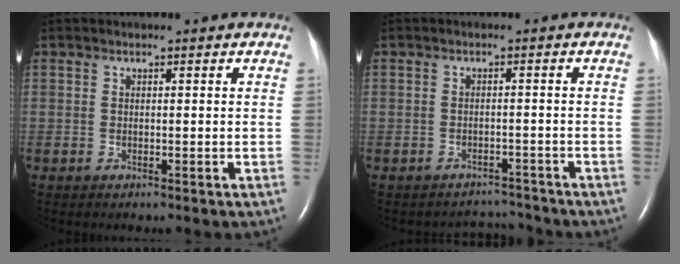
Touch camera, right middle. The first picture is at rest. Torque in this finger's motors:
{"motor_torque": [0.01, -0.11, -0.07, -0.02]}